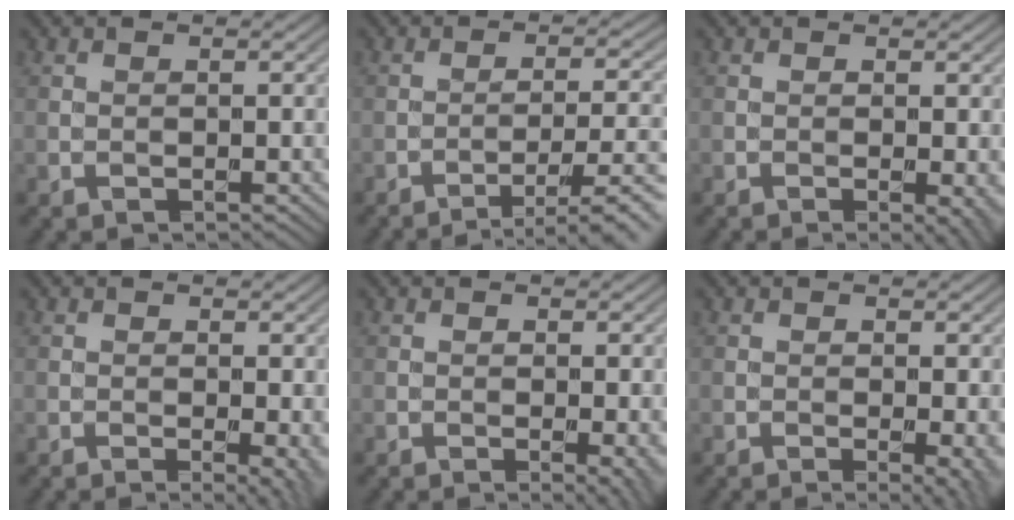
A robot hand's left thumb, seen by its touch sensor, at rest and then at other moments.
{"total": 6.9, "force": [-4.3, 1.2, 5.3], "torque": [-0.087, 0.002, -0.061]}
{"total": 2.3, "force": [-0.4, 0.5, 2.2], "torque": [-0.030, -0.008, -0.006]}
{"total": 3.4, "force": [-0.6, 0.8, 3.2], "torque": [-0.045, -0.008, -0.008]}
{"total": 2.3, "force": [-0.4, 0.5, 2.3], "torque": [-0.031, -0.008, -0.006]}
{"total": 3.3, "force": [-0.6, 0.7, 3.2], "torque": [-0.045, -0.007, -0.008]}